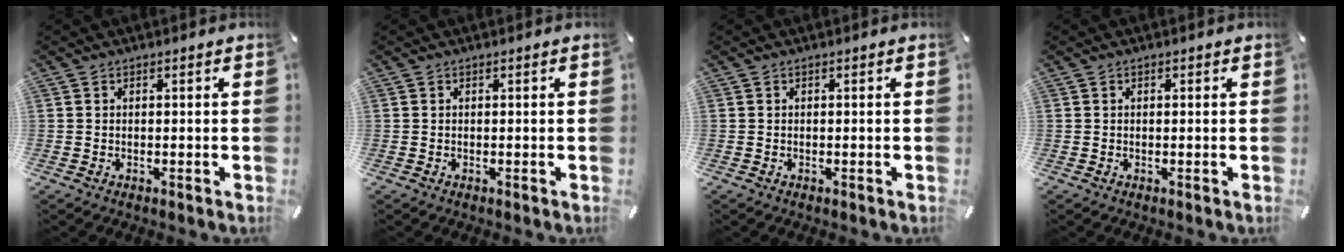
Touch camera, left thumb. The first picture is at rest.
{"total": 0.0}
{"total": 0.0}
{"total": 0.0}